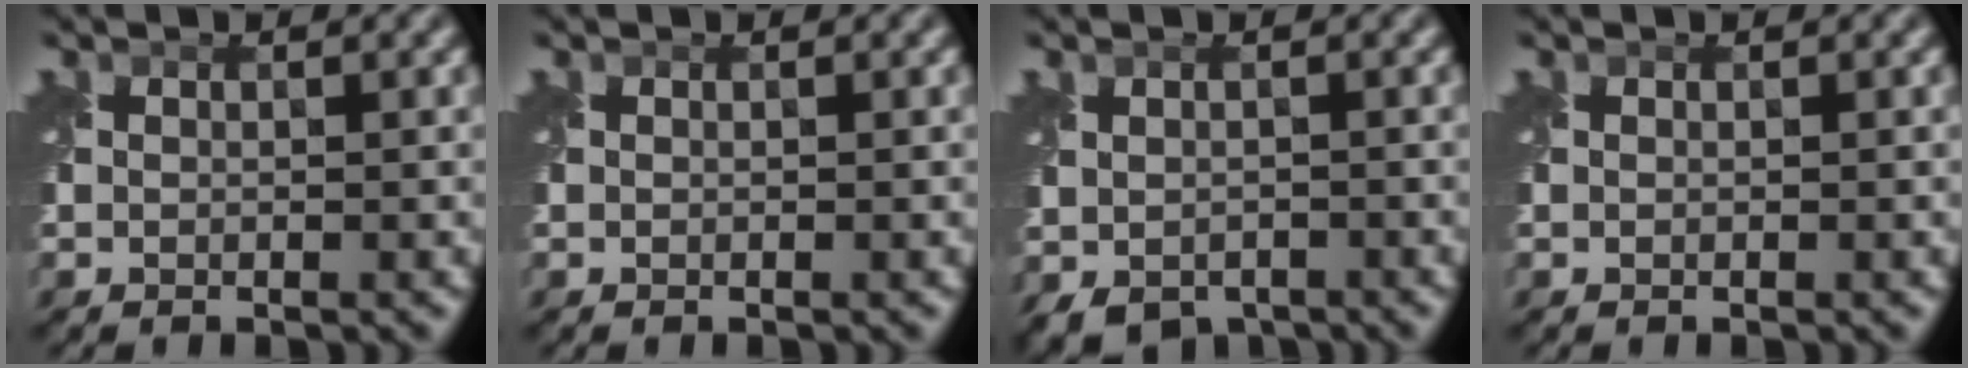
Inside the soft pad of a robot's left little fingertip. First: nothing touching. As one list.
[{"total": 0.0}, {"total": 3.7, "force": [-2.2, 2.4, 1.8], "torque": [-0.035, -0.017, -0.035]}, {"total": 0.0}]